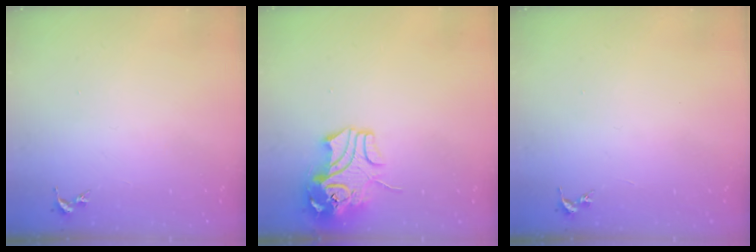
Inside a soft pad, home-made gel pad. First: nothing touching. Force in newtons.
{"total": 12.1, "press": 12.0, "slide": 1.7}
{"total": 0.0}